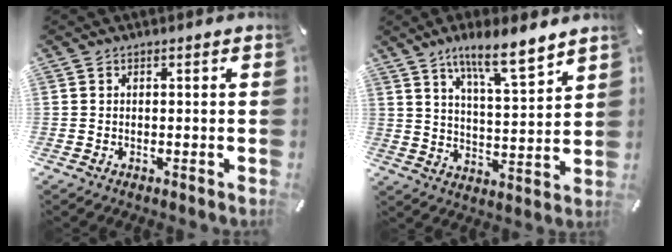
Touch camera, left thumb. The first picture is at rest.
{"total": 11.3, "force": [8.9, 2.8, 6.3], "torque": [-0.106, -0.052, 0.155]}